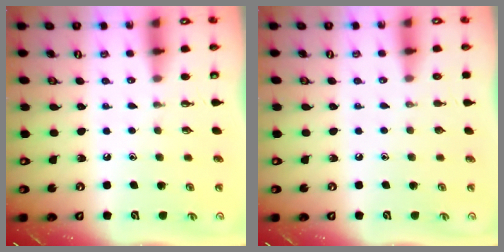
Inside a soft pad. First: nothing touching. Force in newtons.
{"total": 0.0}